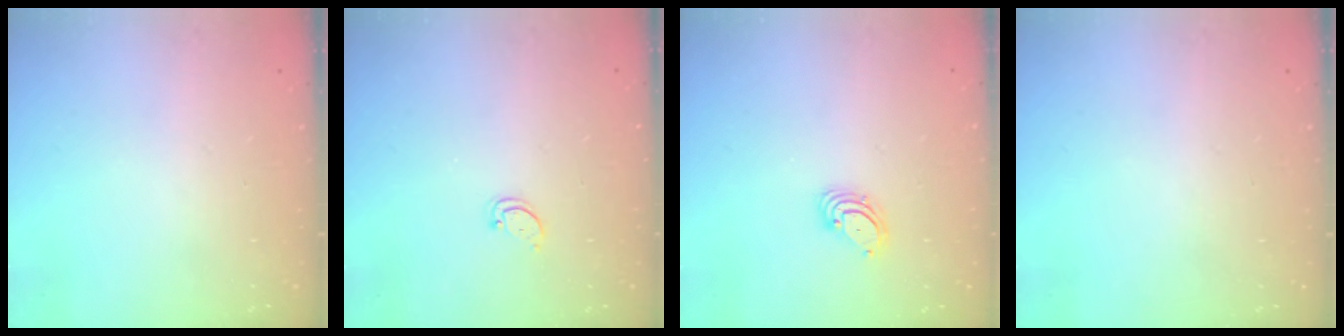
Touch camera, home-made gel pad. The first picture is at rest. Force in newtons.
{"total": 2.8, "press": 2.7, "slide": 0.3}
{"total": 3.4, "press": 3.4, "slide": 0.2}
{"total": 0.0}